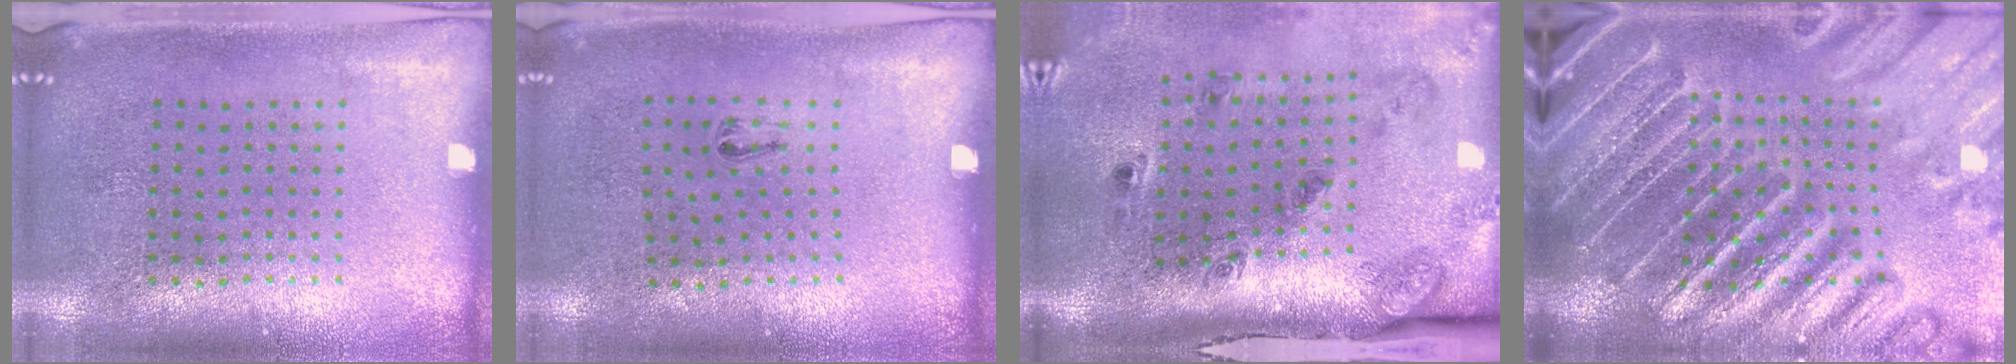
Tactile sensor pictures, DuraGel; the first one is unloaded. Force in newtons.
{"total": 0.5, "press": 0.3, "slide": 0.5}
{"total": 2.8, "press": 1.7, "slide": 2.2}
{"total": 4.5, "press": 4.2, "slide": 1.6}